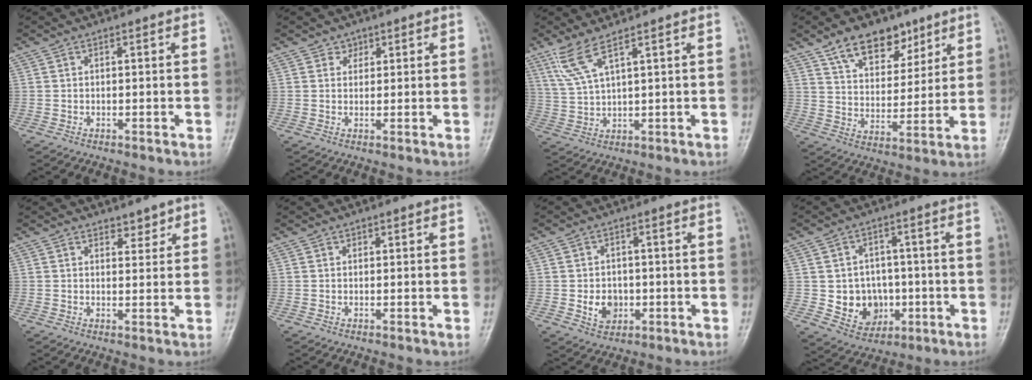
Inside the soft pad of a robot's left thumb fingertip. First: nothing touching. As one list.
[{"total": 1.6, "force": [0.9, 1.3, 0.0], "torque": [0.020, -0.005, 0.011]}, {"total": 5.8, "force": [3.9, 0.8, 4.2], "torque": [-0.102, -0.017, 0.092]}, {"total": 12.2, "force": [8.0, 7.0, 6.0], "torque": [-0.056, -0.047, 0.138]}, {"total": 2.4, "force": [2.0, 1.3, 0.7], "torque": [0.009, -0.012, 0.026]}, {"total": 0.0}, {"total": 5.2, "force": [-1.1, 4.2, 2.8], "torque": [-0.024, 0.005, -0.011]}, {"total": 9.2, "force": [-1.5, 8.1, 4.3], "torque": [-0.021, 0.009, -0.011]}]